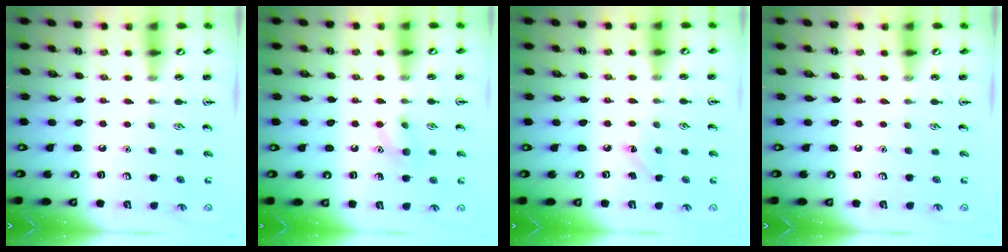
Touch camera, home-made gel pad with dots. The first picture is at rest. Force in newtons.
{"total": 7.2, "press": 7.1, "slide": 1.3}
{"total": 5.3, "press": 5.0, "slide": 1.6}
{"total": 0.0}